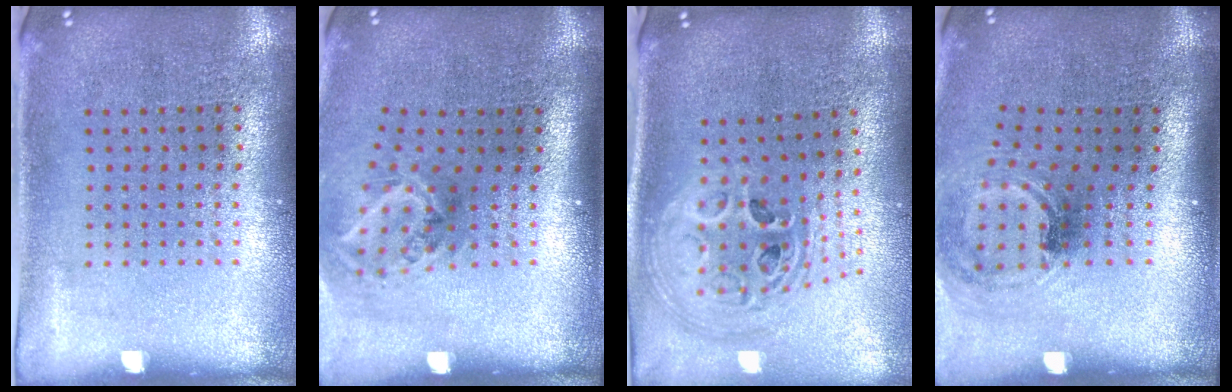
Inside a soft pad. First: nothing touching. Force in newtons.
{"total": 2.0, "press": 1.3, "slide": 1.5}
{"total": 2.6, "press": 1.9, "slide": 1.8}
{"total": 1.3, "press": 1.0, "slide": 0.7}